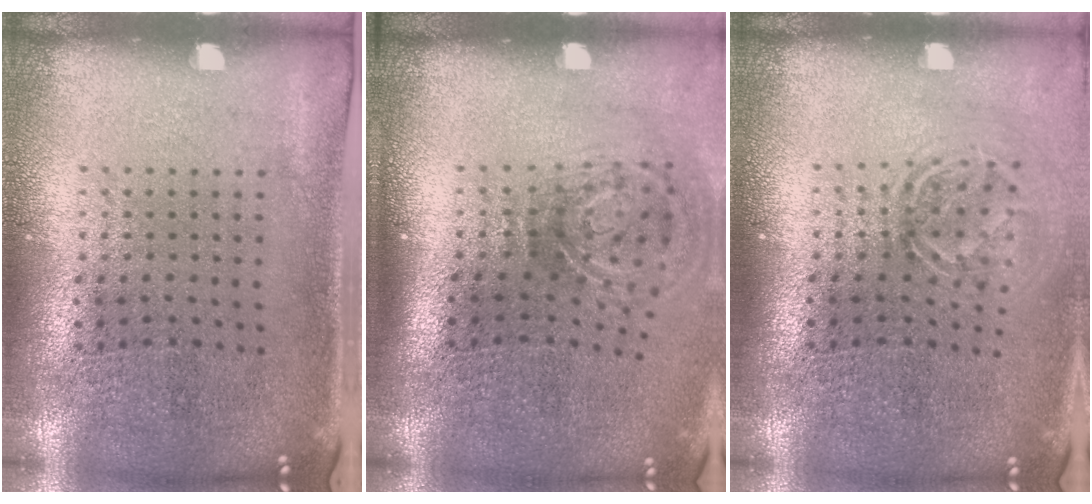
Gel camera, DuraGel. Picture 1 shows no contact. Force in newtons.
{"total": 2.0, "press": 1.3, "slide": 1.6}
{"total": 1.6, "press": 1.2, "slide": 1.1}